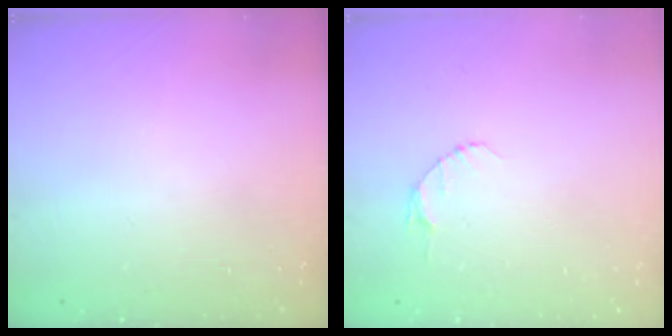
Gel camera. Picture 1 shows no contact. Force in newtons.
{"total": 4.0, "press": 4.0, "slide": 0.6}